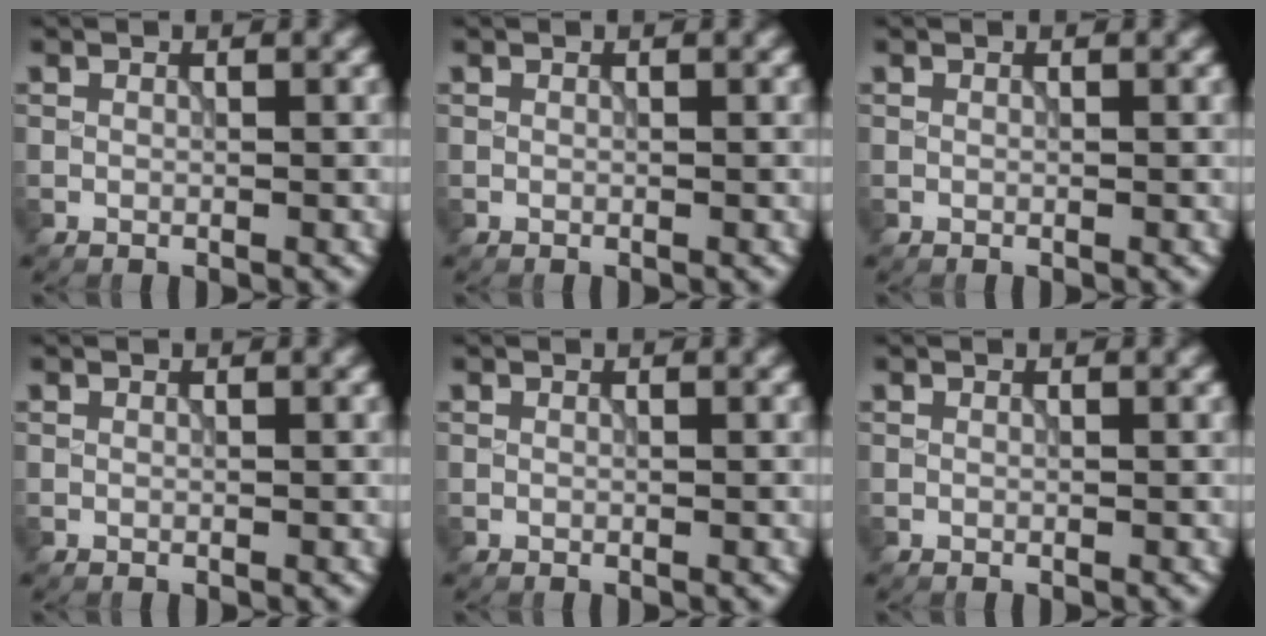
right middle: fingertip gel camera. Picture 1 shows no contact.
{"total": 0.0}
{"total": 0.0}
{"total": 0.0}
{"total": 0.0}
{"total": 0.0}